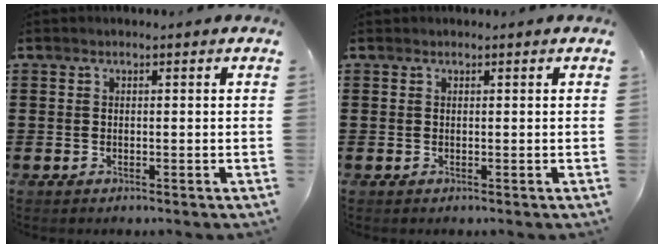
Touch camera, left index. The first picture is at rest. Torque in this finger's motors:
{"motor_torque": [0.23, -0.38, -0.02, 0.00]}